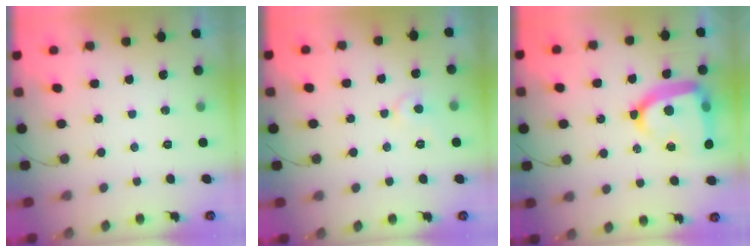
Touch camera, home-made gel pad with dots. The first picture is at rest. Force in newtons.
{"total": 4.8, "press": 4.8, "slide": 0.5}
{"total": 16.7, "press": 16.6, "slide": 1.6}